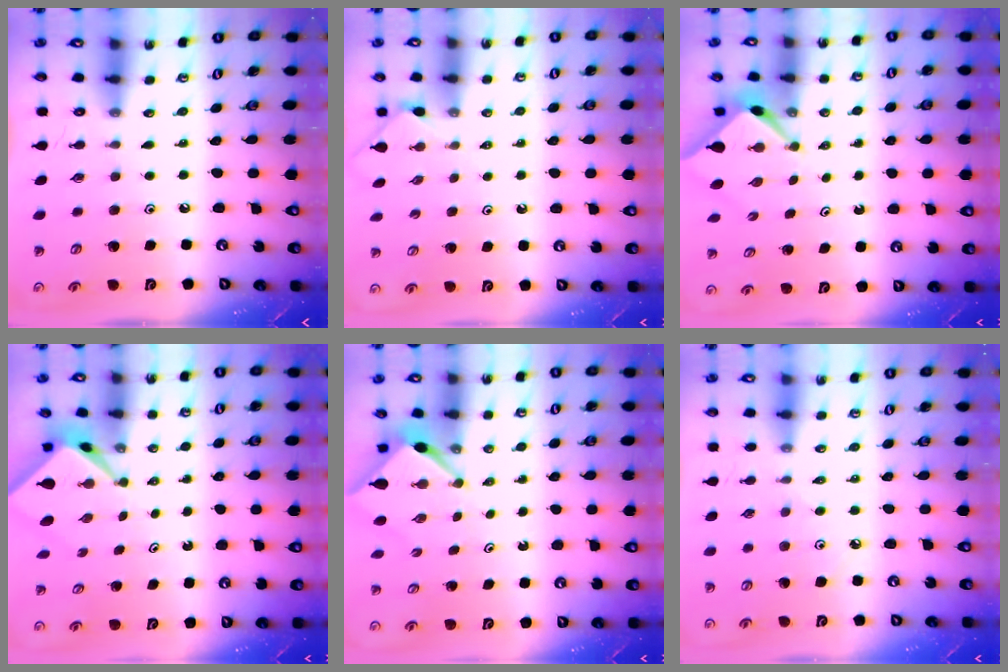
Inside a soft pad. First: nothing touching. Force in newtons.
{"total": 1.0, "press": 0.9, "slide": 0.3}
{"total": 2.6, "press": 2.6, "slide": 0.4}
{"total": 2.4, "press": 2.4, "slide": 0.2}
{"total": 2.8, "press": 2.8, "slide": 0.2}
{"total": 2.6, "press": 2.5, "slide": 0.5}